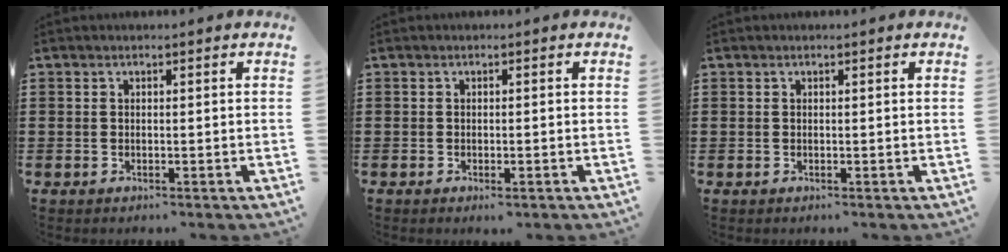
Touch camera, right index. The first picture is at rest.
{"total": 0.6, "force": [-0.3, 0.1, 0.5], "torque": [-0.011, -0.005, -0.003]}
{"total": 0.0}